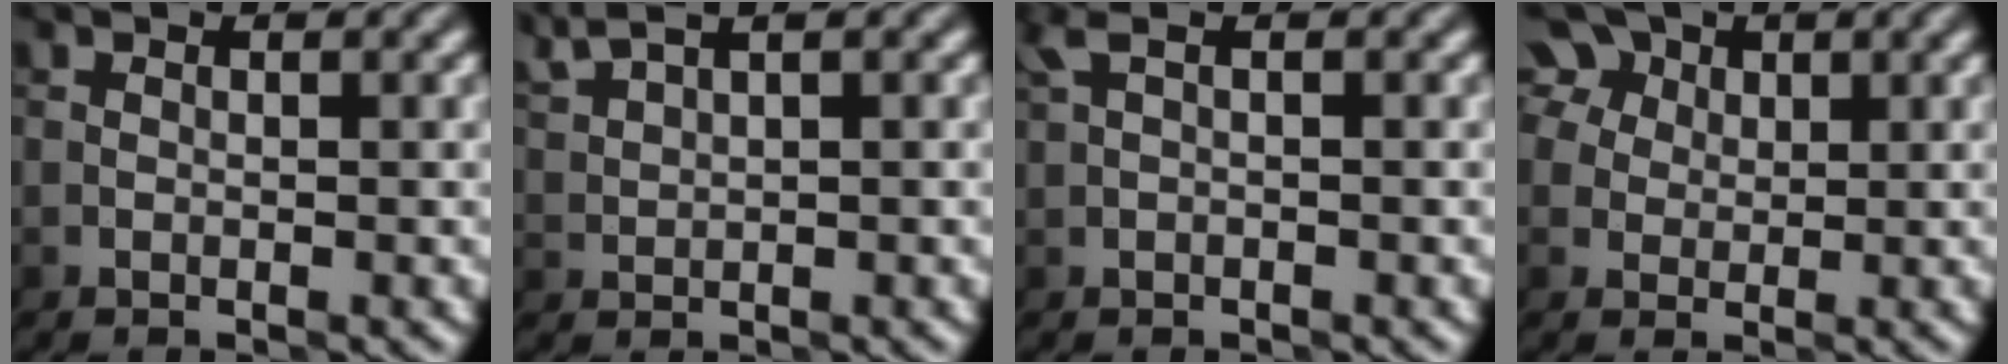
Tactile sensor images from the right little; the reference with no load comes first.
{"total": 3.3, "force": [2.7, 0.8, 1.6], "torque": [-0.033, 0.018, 0.048]}
{"total": 1.1, "force": [0.4, 0.2, 1.0], "torque": [-0.023, 0.005, 0.006]}
{"total": 7.1, "force": [4.0, 5.0, 3.2], "torque": [-0.062, 0.025, 0.049]}